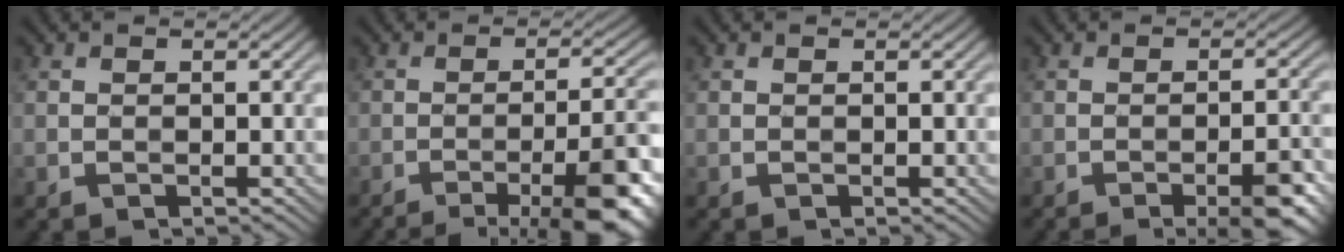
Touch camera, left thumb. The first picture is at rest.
{"total": 12.1, "force": [-6.5, 2.6, 9.9], "torque": [-0.116, 0.014, -0.092]}
{"total": 0.0}
{"total": 5.4, "force": [-3.4, 0.7, 4.1], "torque": [-0.056, 0.007, -0.044]}